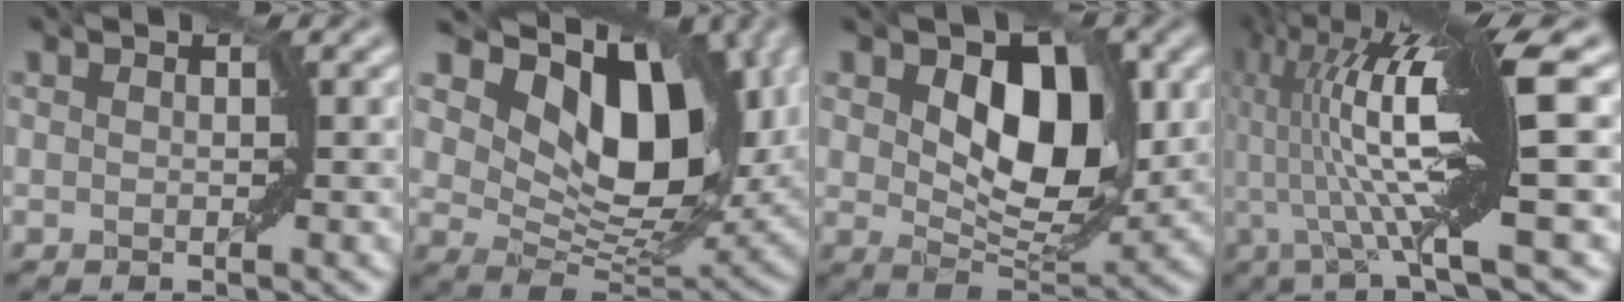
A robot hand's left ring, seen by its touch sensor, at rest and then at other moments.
{"total": 14.1, "force": [5.0, 8.4, 10.2], "torque": [-0.146, -0.004, 0.095]}
{"total": 8.4, "force": [1.9, 5.0, 6.4], "torque": [-0.103, -0.007, 0.034]}
{"total": 13.0, "force": [0.8, 2.1, 12.8], "torque": [-0.221, 0.024, 0.015]}